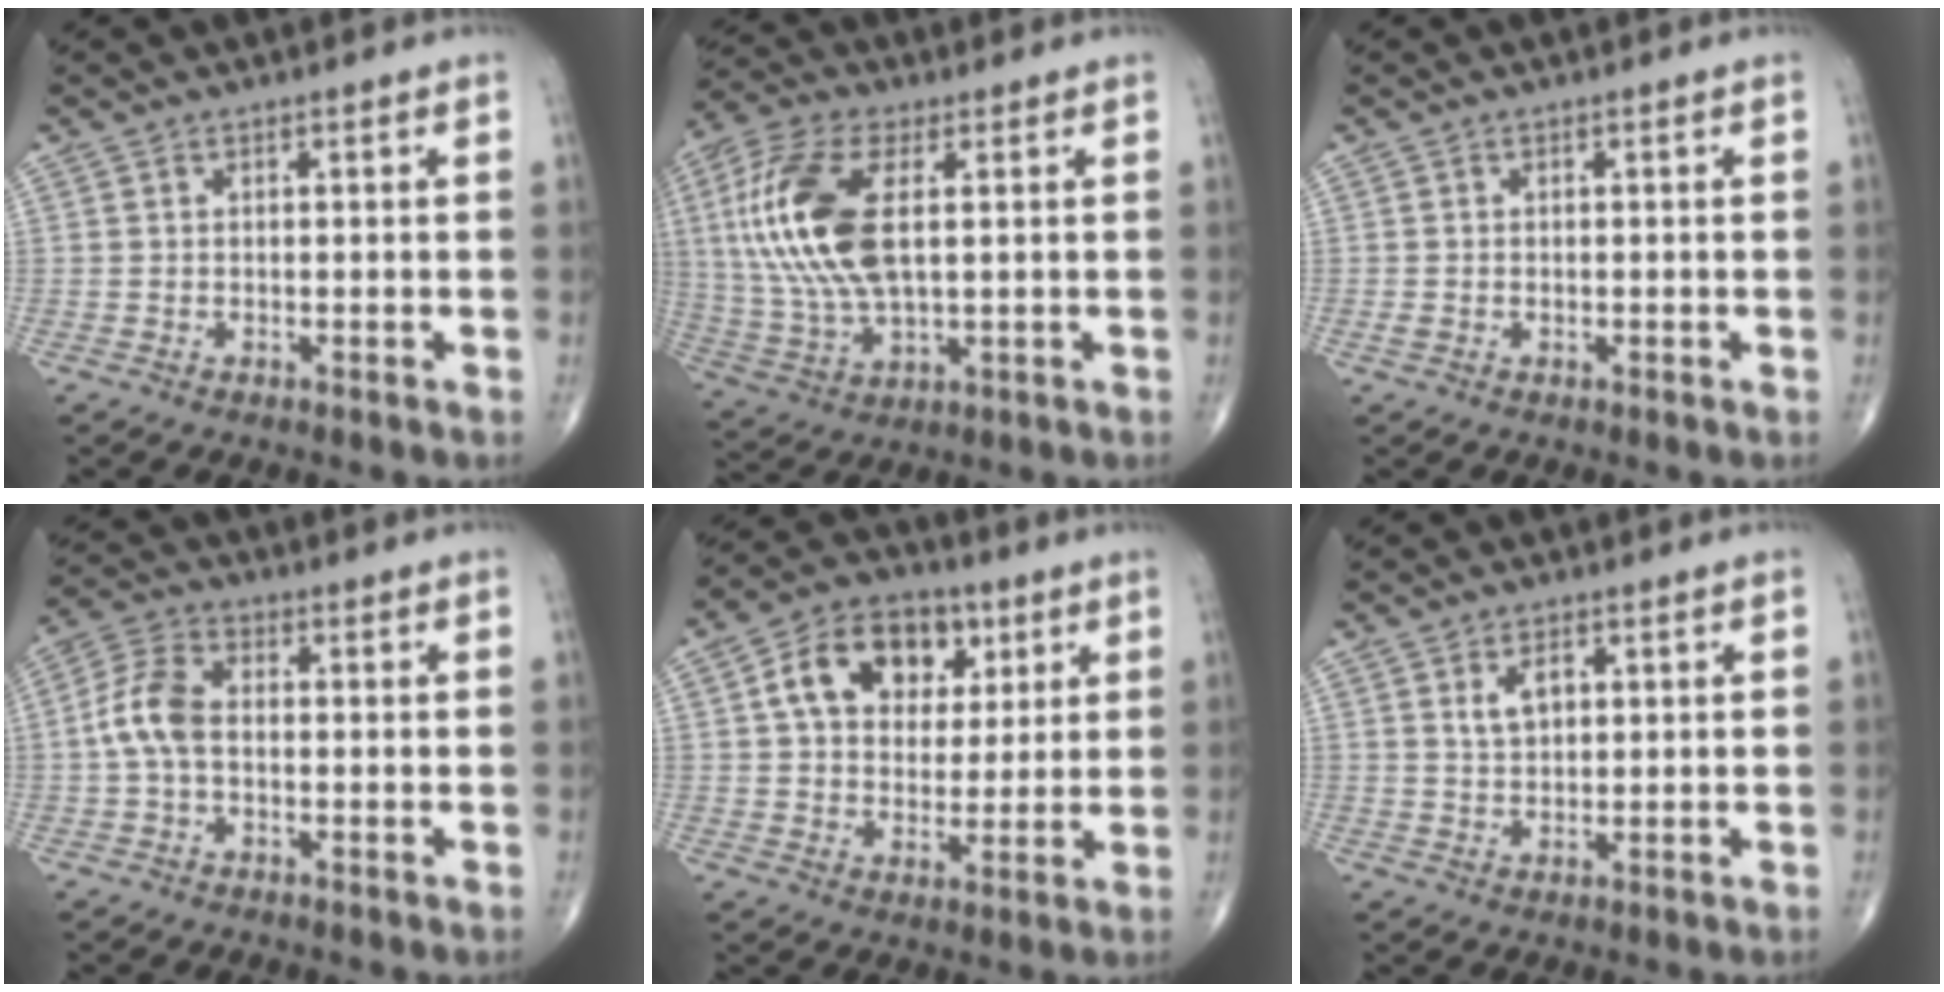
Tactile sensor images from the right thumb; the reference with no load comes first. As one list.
[{"total": 17.7, "force": [3.2, 8.3, 15.3], "torque": [-0.339, 0.000, 0.062]}, {"total": 1.0, "force": [-0.2, 0.7, 0.6], "torque": [-0.016, 0.002, -0.004]}, {"total": 7.1, "force": [-0.5, 4.3, 5.7], "torque": [-0.121, 0.021, -0.020]}, {"total": 13.8, "force": [4.5, 9.9, 8.5], "torque": [-0.106, 0.002, 0.068]}, {"total": 3.7, "force": [1.3, 2.2, 2.6], "torque": [-0.039, -0.003, 0.026]}]